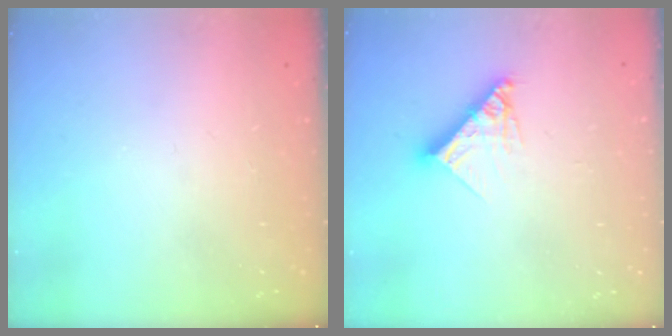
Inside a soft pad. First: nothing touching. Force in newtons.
{"total": 10.7, "press": 10.6, "slide": 0.9}